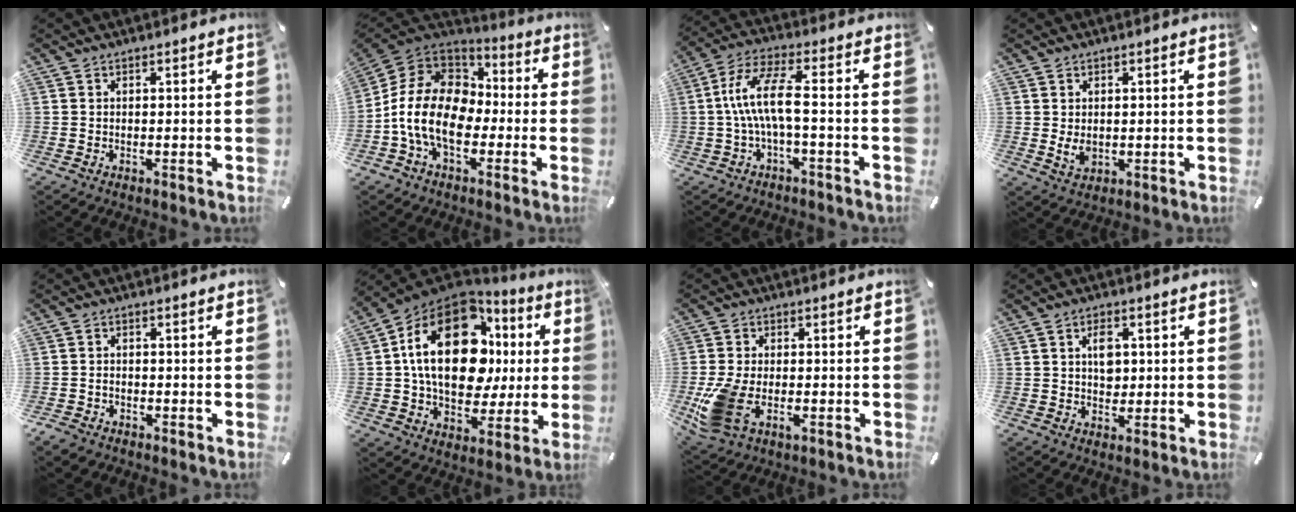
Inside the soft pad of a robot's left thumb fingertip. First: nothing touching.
{"total": 16.2, "force": [-5.0, 11.1, 10.6], "torque": [-0.229, 0.033, -0.089]}
{"total": 11.4, "force": [-0.7, 2.8, 11.0], "torque": [-0.225, -0.002, -0.018]}
{"total": 3.4, "force": [0.0, 2.4, 2.4], "torque": [-0.051, -0.005, -0.003]}
{"total": 2.0, "force": [-1.4, 1.2, 0.7], "torque": [-0.019, 0.005, -0.031]}
{"total": 24.8, "force": [5.0, 15.8, 18.4], "torque": [-0.319, -0.022, 0.083]}
{"total": 9.7, "force": [-2.6, 5.9, 7.2], "torque": [-0.165, -0.006, -0.042]}
{"total": 4.9, "force": [0.8, 3.4, 3.4], "torque": [-0.039, -0.003, 0.006]}